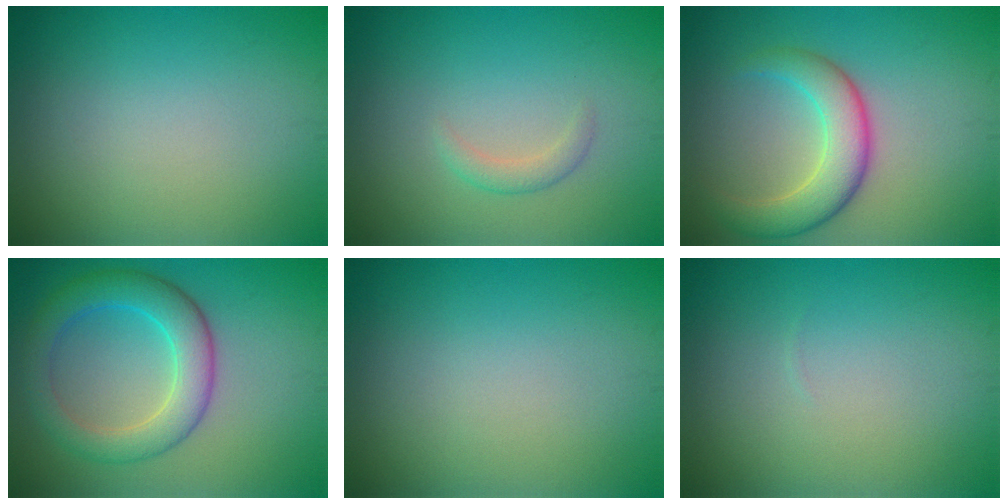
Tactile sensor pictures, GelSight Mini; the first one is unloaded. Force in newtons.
{"total": 1.3, "press": 1.3, "slide": 0.1}
{"total": 5.1, "press": 5.1, "slide": 0.2}
{"total": 5.5, "press": 5.5, "slide": 0.3}
{"total": 0.0}
{"total": 0.0}